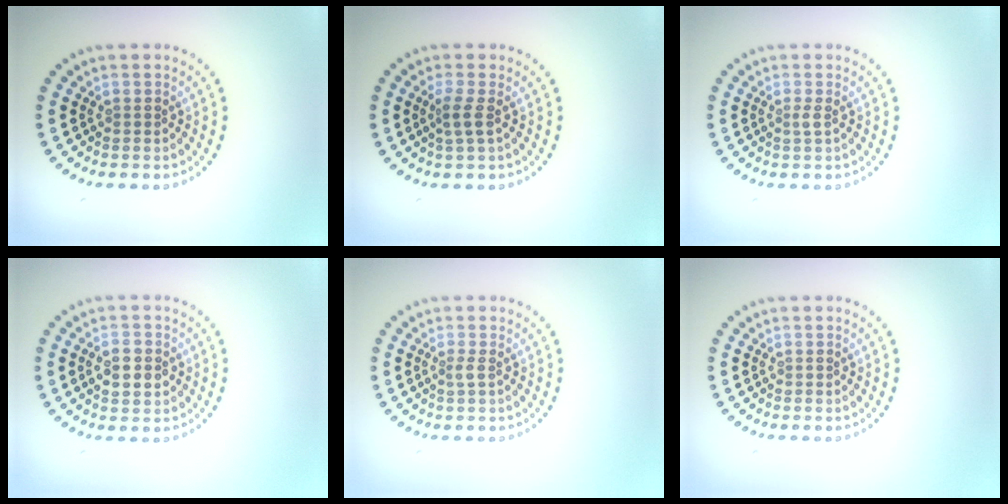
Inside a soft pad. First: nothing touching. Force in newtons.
{"total": 1.6, "press": 1.3, "slide": 1.0}
{"total": 0.8, "press": 0.5, "slide": 0.6}
{"total": 2.9, "press": 2.9, "slide": 0.1}
{"total": 0.9, "press": 0.6, "slide": 0.7}
{"total": 0.0}